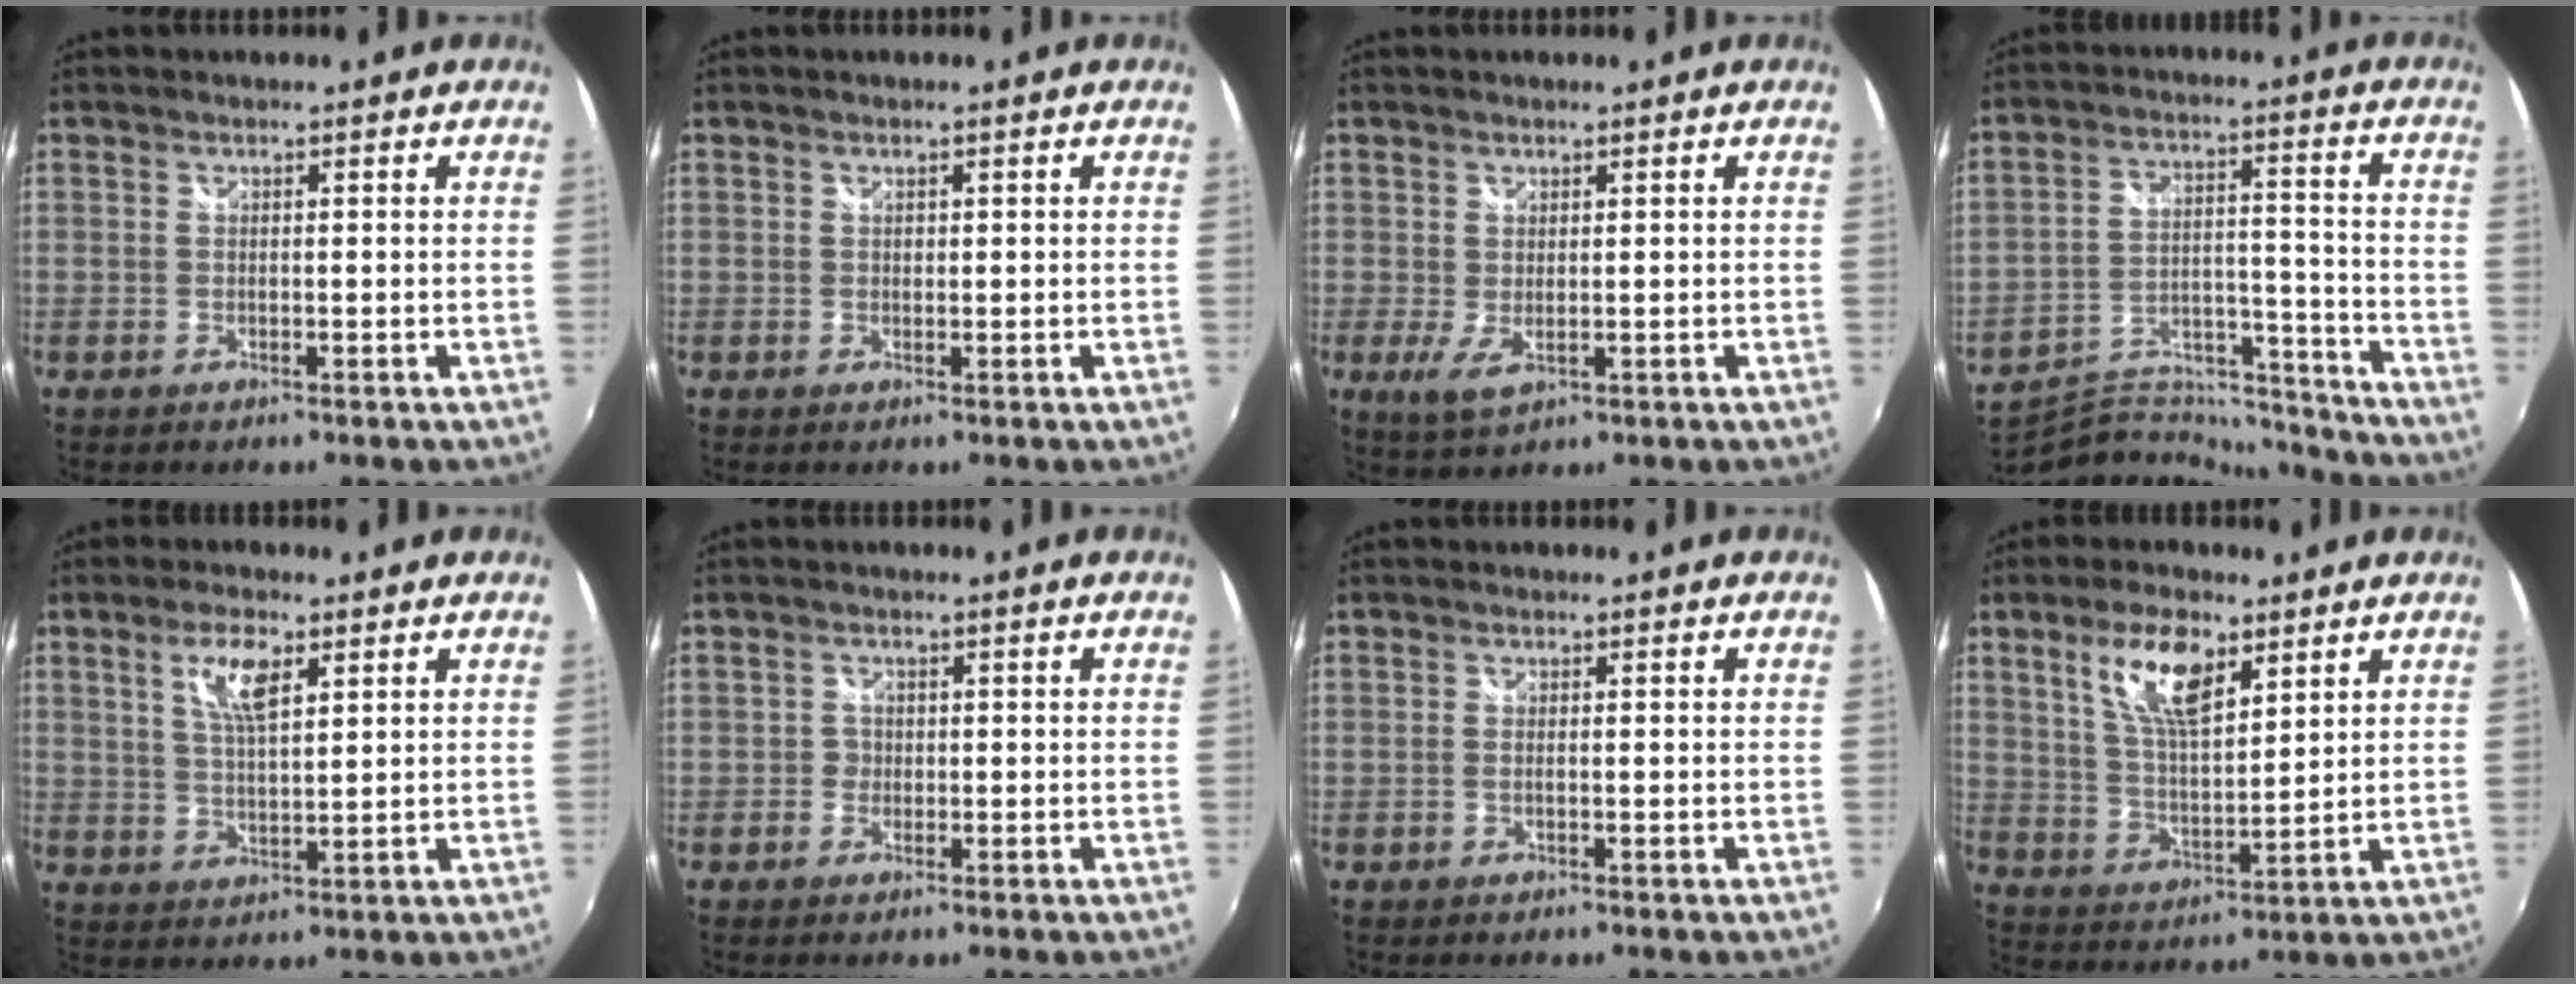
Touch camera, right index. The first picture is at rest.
{"total": 0.5, "force": [0.2, 0.5, 0.1], "torque": [-0.001, 0.001, 0.003]}
{"total": 3.2, "force": [0.1, 1.8, 2.7], "torque": [-0.047, -0.010, 0.006]}
{"total": 17.8, "force": [-16.8, 5.0, 3.4], "torque": [-0.069, 0.044, -0.252]}
{"total": 6.3, "force": [3.0, 2.2, 5.2], "torque": [-0.094, 0.004, 0.058]}
{"total": 1.6, "force": [-0.5, 1.5, 0.1], "torque": [0.000, 0.001, -0.008]}
{"total": 0.6, "force": [-0.2, 0.0, 0.6], "torque": [-0.014, 0.001, -0.005]}
{"total": 10.6, "force": [5.6, 4.0, 8.0], "torque": [-0.150, 0.008, 0.111]}